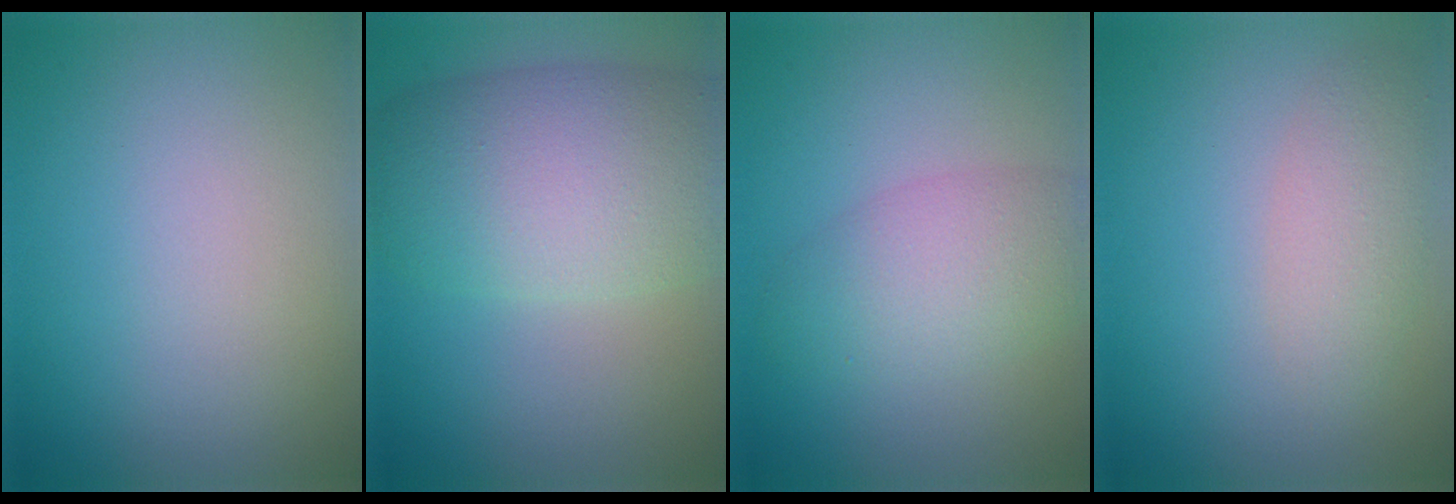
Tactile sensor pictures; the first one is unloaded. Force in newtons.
{"total": 9.3, "press": 9.3, "slide": 0.5}
{"total": 4.2, "press": 4.2, "slide": 0.1}
{"total": 2.7, "press": 2.7, "slide": 0.1}